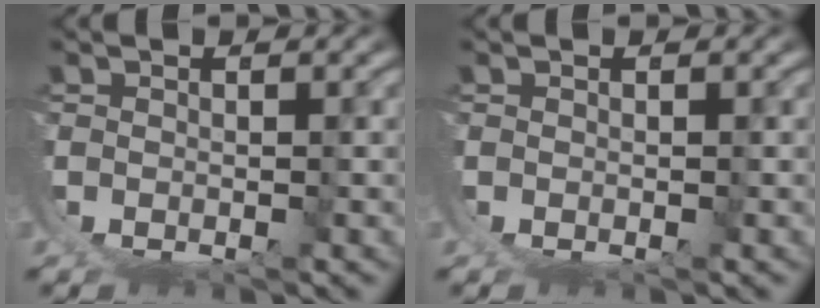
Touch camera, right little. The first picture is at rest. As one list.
[{"total": 0.0}]